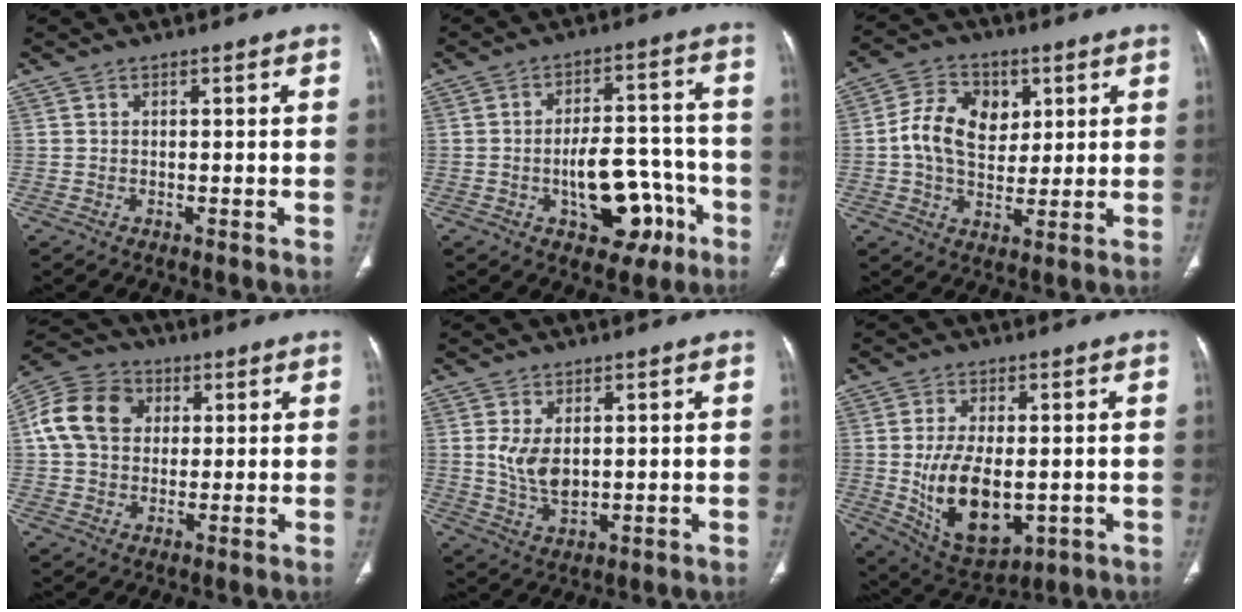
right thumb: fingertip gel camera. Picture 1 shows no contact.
{"total": 13.5, "force": [-5.0, 7.5, 10.1], "torque": [-0.111, 0.051, -0.061]}
{"total": 11.7, "force": [2.1, 8.6, 7.7], "torque": [-0.106, 0.001, 0.035]}
{"total": 12.9, "force": [2.7, 10.3, 7.2], "torque": [-0.124, 0.014, 0.039]}
{"total": 6.8, "force": [1.1, 4.0, 5.4], "torque": [-0.096, -0.012, 0.031]}
{"total": 14.9, "force": [-1.6, 8.0, 12.5], "torque": [-0.215, -0.012, -0.005]}